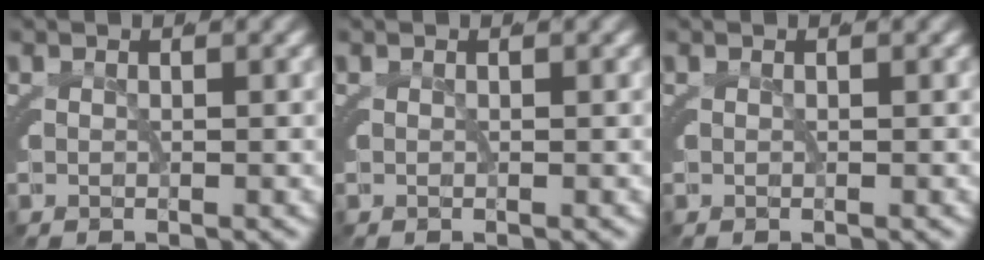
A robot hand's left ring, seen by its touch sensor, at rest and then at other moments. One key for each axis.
{"total": 0.0}
{"total": 0.0}